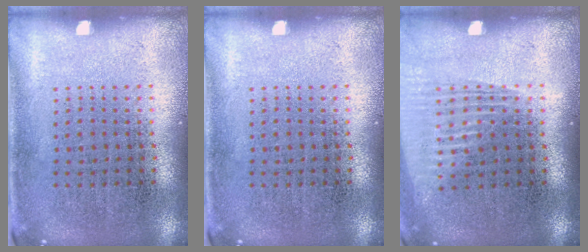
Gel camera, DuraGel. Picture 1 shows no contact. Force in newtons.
{"total": 0.0}
{"total": 1.3, "press": 1.2, "slide": 0.2}